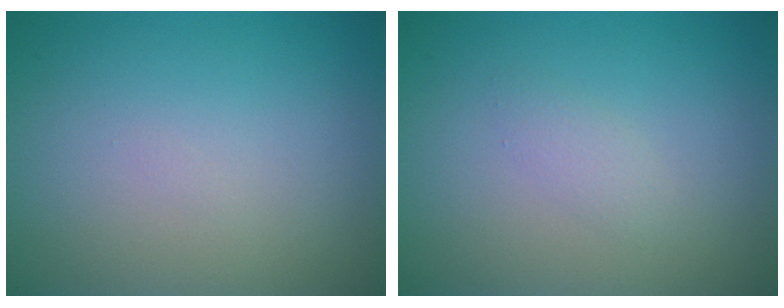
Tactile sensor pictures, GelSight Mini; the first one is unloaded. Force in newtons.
{"total": 1.1, "press": 1.1, "slide": 0.0}